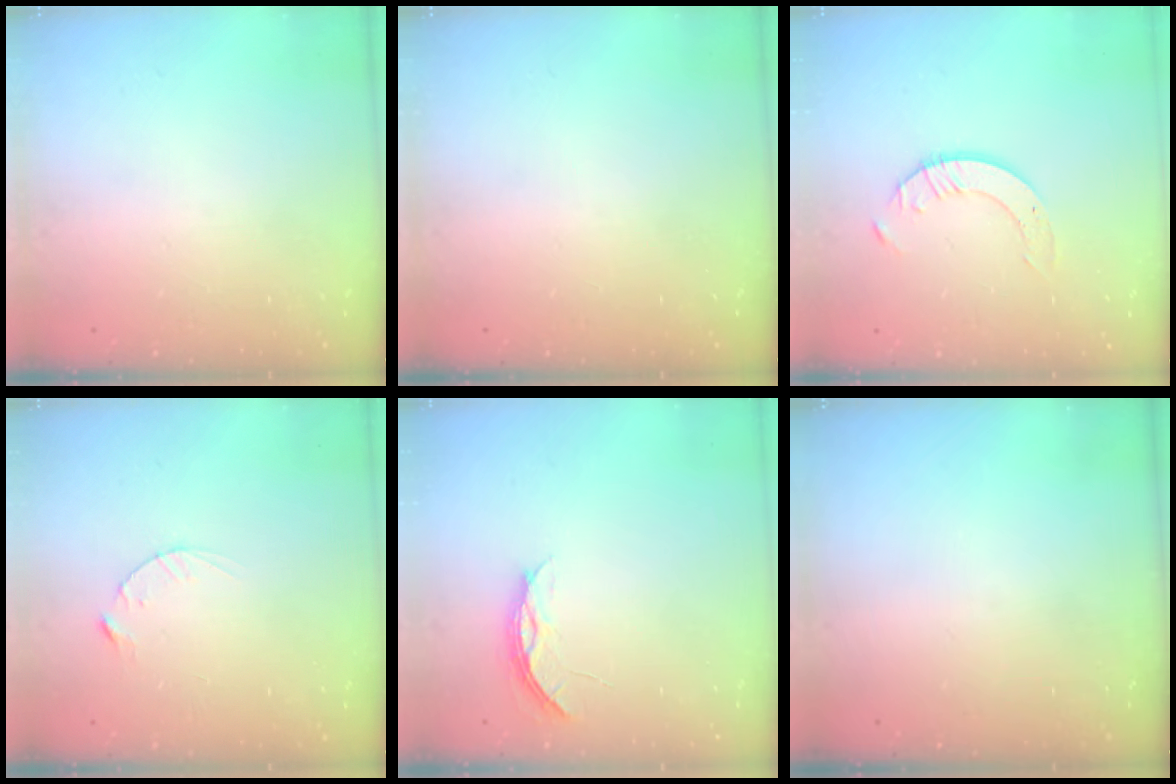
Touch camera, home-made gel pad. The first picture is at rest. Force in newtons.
{"total": 0.0}
{"total": 3.4, "press": 3.4, "slide": 0.3}
{"total": 2.5, "press": 2.5, "slide": 0.4}
{"total": 3.9, "press": 3.9, "slide": 0.4}
{"total": 0.0}